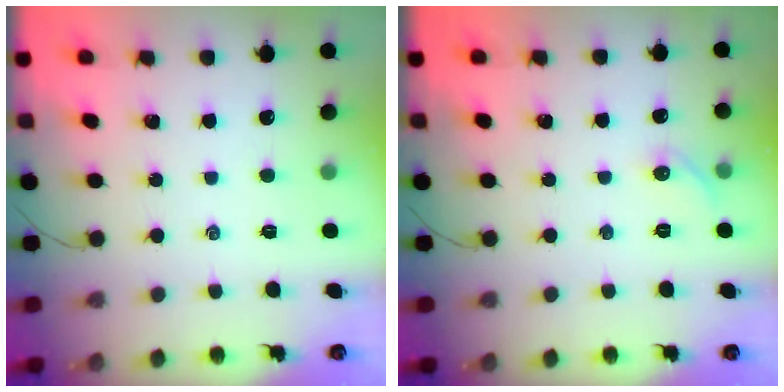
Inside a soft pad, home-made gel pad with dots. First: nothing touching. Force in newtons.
{"total": 4.9, "press": 4.7, "slide": 1.3}